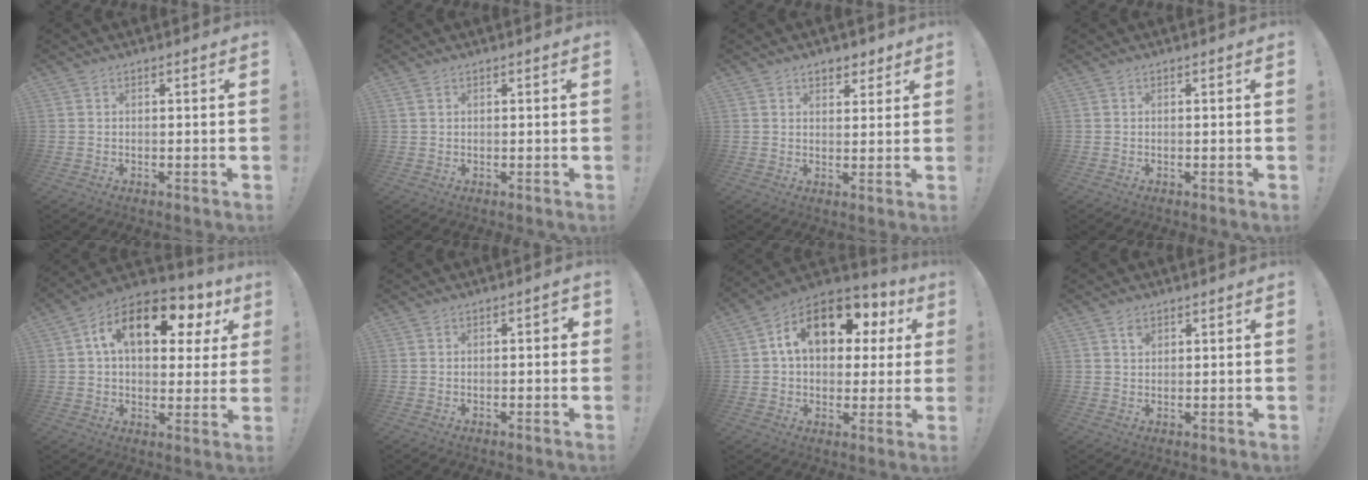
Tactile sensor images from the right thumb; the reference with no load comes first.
{"total": 1.2, "force": [0.9, 0.6, 0.6], "torque": [-0.012, 0.001, 0.017]}
{"total": 4.2, "force": [2.8, 2.8, 1.4], "torque": [-0.003, -0.014, 0.047]}
{"total": 0.0}
{"total": 17.2, "force": [6.7, 9.1, 13.0], "torque": [-0.209, -0.013, 0.111]}
{"total": 1.6, "force": [-0.6, 0.9, 1.1], "torque": [-0.010, 0.005, -0.013]}
{"total": 17.4, "force": [6.6, 10.6, 12.2], "torque": [-0.198, -0.012, 0.113]}
{"total": 2.0, "force": [1.4, 1.2, 0.7], "torque": [0.007, -0.012, 0.021]}